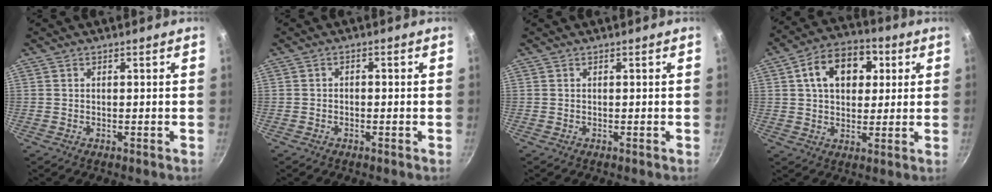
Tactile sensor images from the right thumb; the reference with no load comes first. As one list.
[{"total": 1.0, "force": [-0.5, 0.6, 0.6], "torque": [-0.014, 0.007, -0.010]}, {"total": 0.0}, {"total": 13.2, "force": [3.8, 9.1, 8.9], "torque": [-0.106, 0.010, 0.048]}]